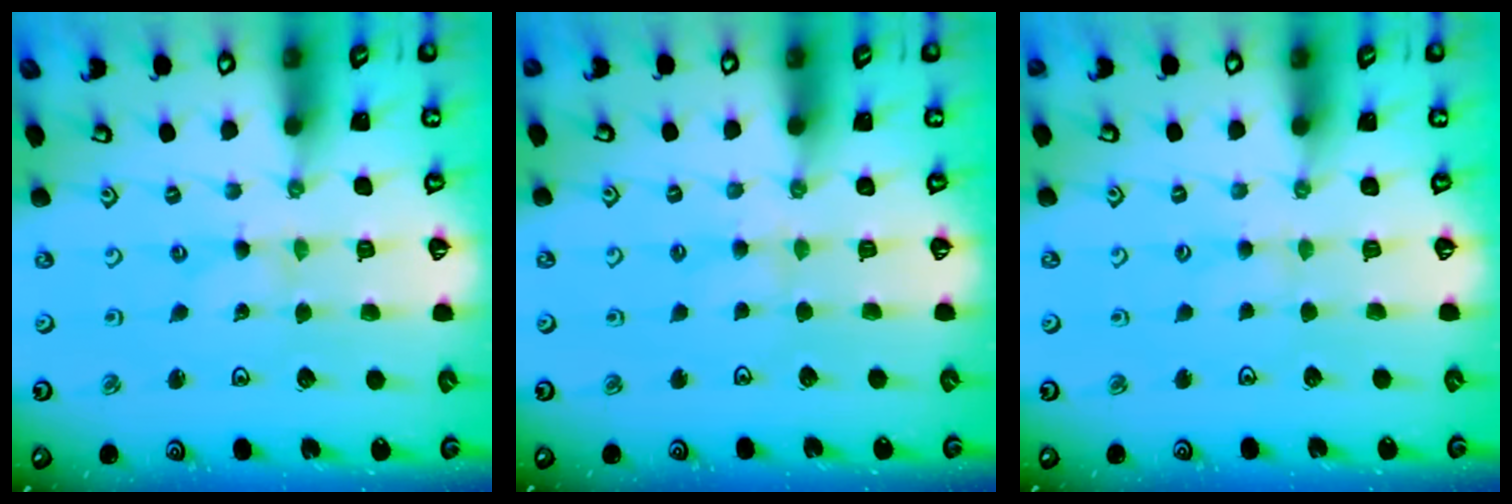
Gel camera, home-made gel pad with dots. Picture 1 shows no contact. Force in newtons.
{"total": 2.7, "press": 2.6, "slide": 0.5}
{"total": 1.4, "press": 1.3, "slide": 0.3}